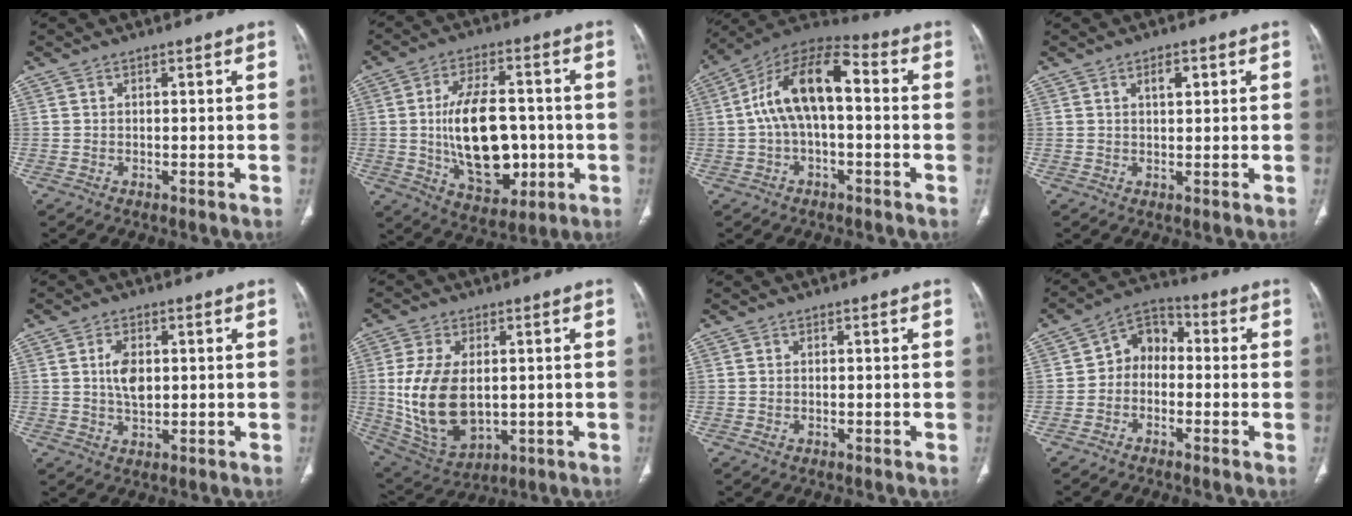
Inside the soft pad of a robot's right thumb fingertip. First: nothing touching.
{"total": 17.5, "force": [-1.4, 9.9, 14.3], "torque": [-0.212, 0.005, -0.007]}
{"total": 14.1, "force": [0.6, 6.8, 12.3], "torque": [-0.219, 0.048, 0.001]}
{"total": 3.0, "force": [1.3, 1.4, 2.3], "torque": [-0.031, -0.004, 0.023]}
{"total": 5.5, "force": [0.9, 3.2, 4.4], "torque": [-0.076, -0.004, 0.019]}
{"total": 16.2, "force": [0.2, 9.8, 12.9], "torque": [-0.244, -0.011, 0.028]}
{"total": 0.5, "force": [-0.1, 0.4, 0.4], "torque": [-0.014, 0.004, 0.001]}
{"total": 7.0, "force": [-0.9, 5.5, 4.2], "torque": [-0.037, 0.033, -0.038]}